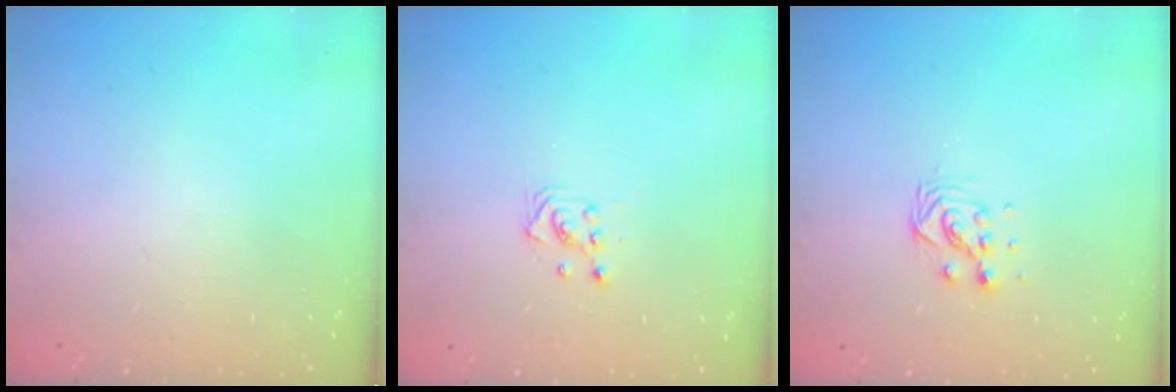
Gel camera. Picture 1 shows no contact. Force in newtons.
{"total": 3.1, "press": 3.1, "slide": 0.2}
{"total": 4.3, "press": 4.2, "slide": 0.3}